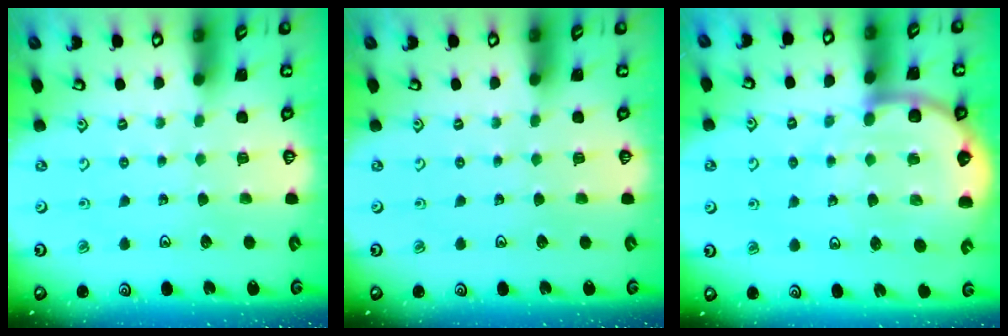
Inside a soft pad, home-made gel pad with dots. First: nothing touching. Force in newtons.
{"total": 0.0}
{"total": 8.8, "press": 8.6, "slide": 2.0}